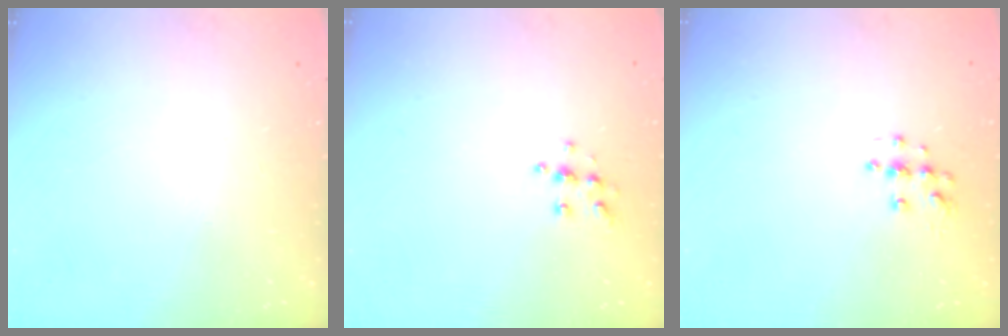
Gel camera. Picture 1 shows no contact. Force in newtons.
{"total": 5.3, "press": 5.2, "slide": 0.2}
{"total": 4.8, "press": 4.8, "slide": 0.3}